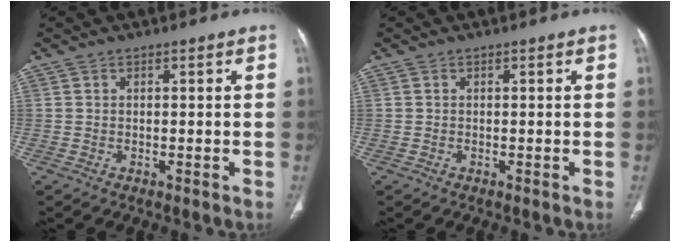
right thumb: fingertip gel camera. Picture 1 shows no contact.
{"total": 0.0}